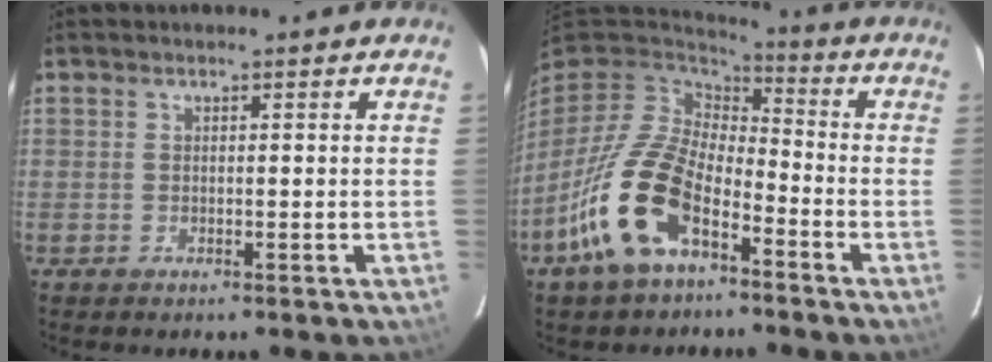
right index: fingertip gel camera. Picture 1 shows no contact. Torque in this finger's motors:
{"motor_torque": [1.25, -0.89, 1.05, 0.21]}